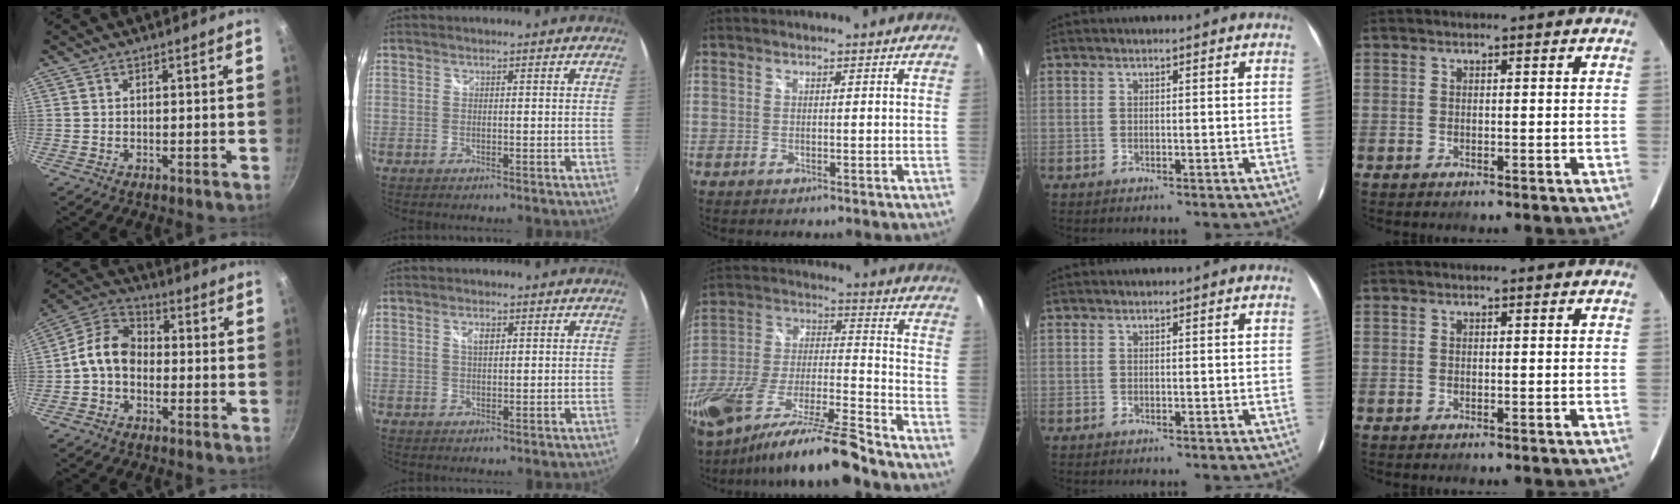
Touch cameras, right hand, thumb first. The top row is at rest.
{"thumb": {"total": 8.9, "force": [-1.4, 6.6, 5.8], "torque": [-0.084, 0.034, -0.049]}, "index": {"total": 2.3, "force": [0.9, 1.1, 1.8], "torque": [-0.031, 0.002, 0.015]}, "middle": {"total": 22.7, "force": [-17.1, 2.8, 14.6], "torque": [-0.282, -0.046, -0.303]}}